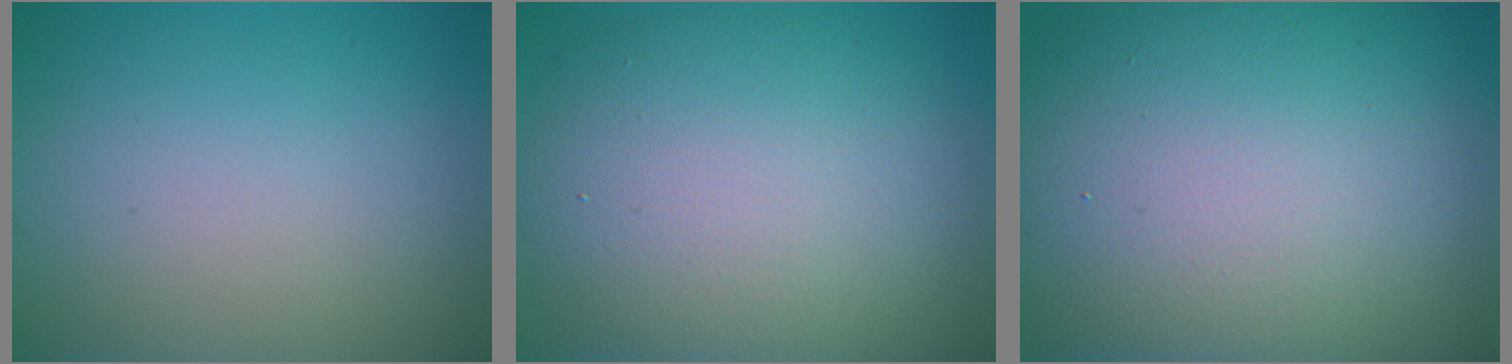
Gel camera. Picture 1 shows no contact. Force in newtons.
{"total": 11.6, "press": 11.6, "slide": 0.7}
{"total": 18.6, "press": 18.5, "slide": 1.2}